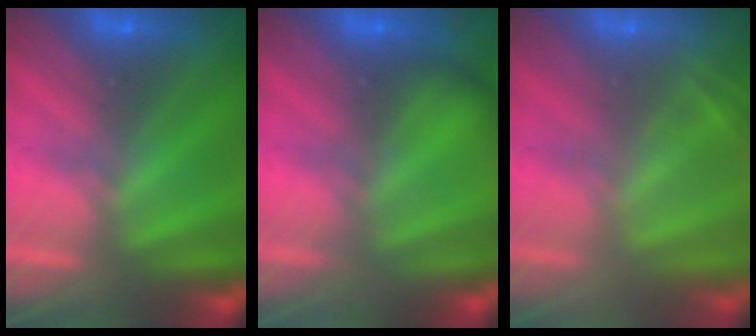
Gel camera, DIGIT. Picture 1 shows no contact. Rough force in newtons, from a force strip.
{"total": 2.1}
{"total": 2.0}